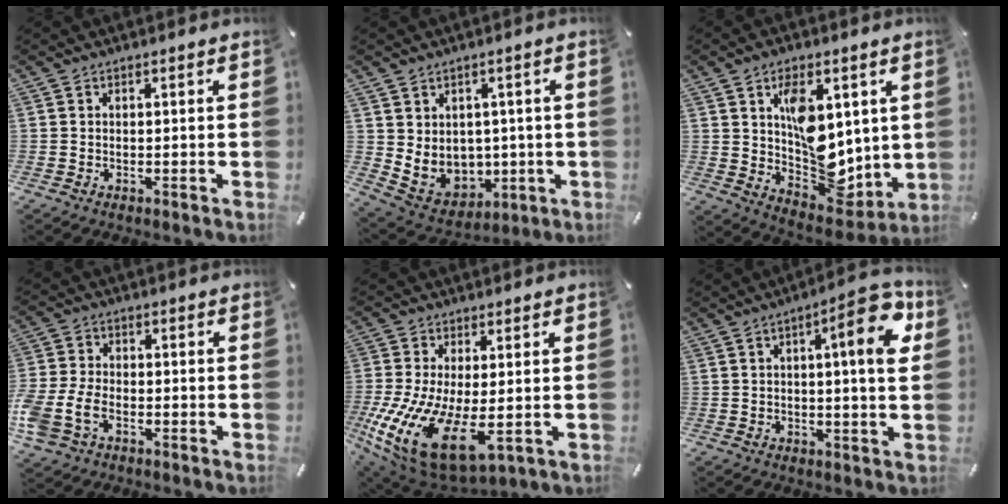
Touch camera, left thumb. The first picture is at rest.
{"total": 7.6, "force": [2.8, 6.9, 1.3], "torque": [-0.033, -0.040, 0.065]}
{"total": 13.6, "force": [2.5, 9.4, 9.5], "torque": [-0.128, -0.015, 0.057]}
{"total": 7.9, "force": [-3.3, 5.4, 4.8], "torque": [-0.114, 0.010, -0.060]}
{"total": 18.6, "force": [-3.0, 9.1, 16.0], "torque": [-0.332, -0.015, -0.032]}
{"total": 12.6, "force": [3.8, 2.7, 11.7], "torque": [-0.151, -0.019, 0.054]}